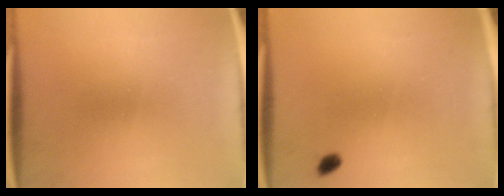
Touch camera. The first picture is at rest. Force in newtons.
{"total": 1.3}